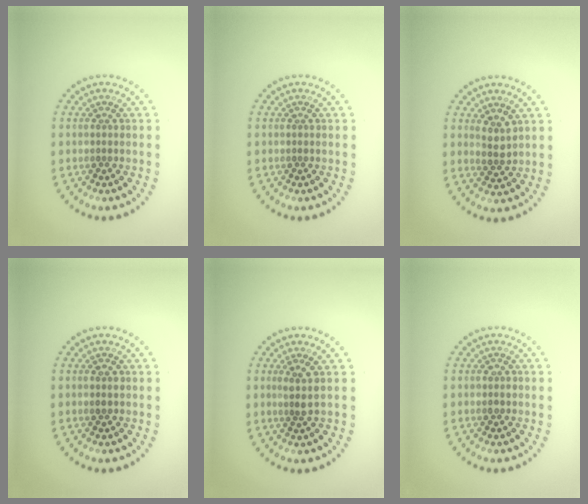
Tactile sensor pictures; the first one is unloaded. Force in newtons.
{"total": 0.0}
{"total": 1.6, "press": 1.4, "slide": 0.7}
{"total": 0.8, "press": 0.8, "slide": 0.1}
{"total": 1.5, "press": 1.2, "slide": 1.0}
{"total": 0.9, "press": 0.8, "slide": 0.3}